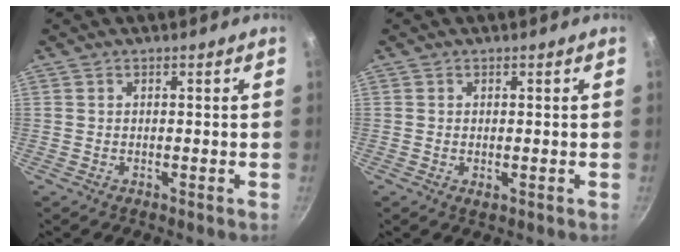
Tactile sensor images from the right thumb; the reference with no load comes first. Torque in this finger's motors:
{"motor_torque": [-0.36, 0.13, -0.32, 0.22, 0.06]}